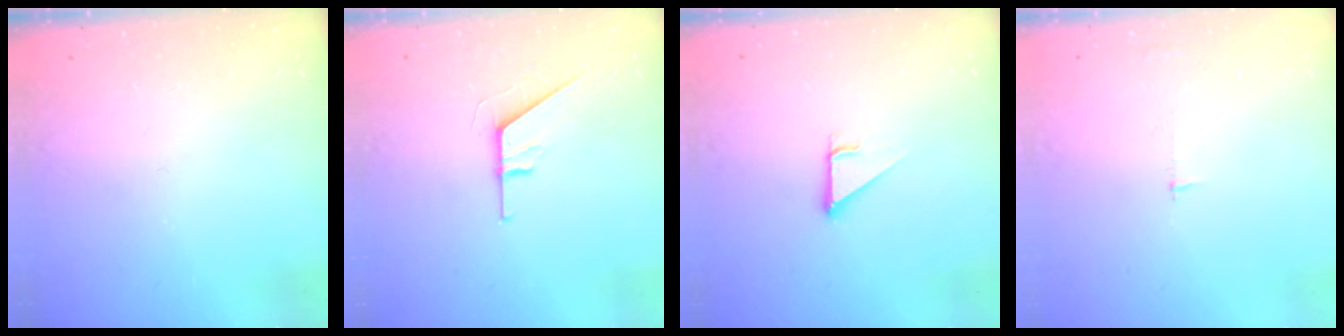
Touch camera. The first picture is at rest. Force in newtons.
{"total": 5.9, "press": 5.9, "slide": 0.6}
{"total": 2.9, "press": 2.8, "slide": 0.2}
{"total": 2.5, "press": 2.5, "slide": 0.2}